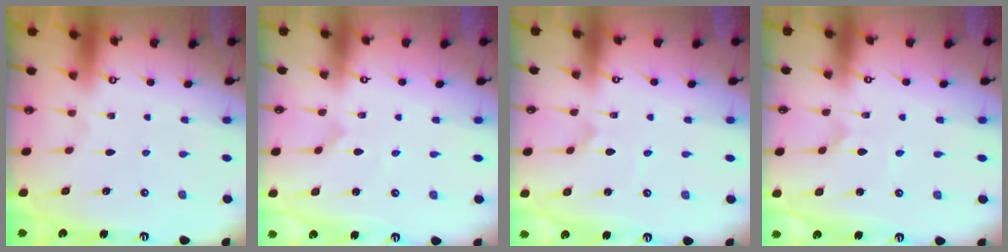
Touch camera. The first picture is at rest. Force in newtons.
{"total": 0.0}
{"total": 0.0}
{"total": 0.0}